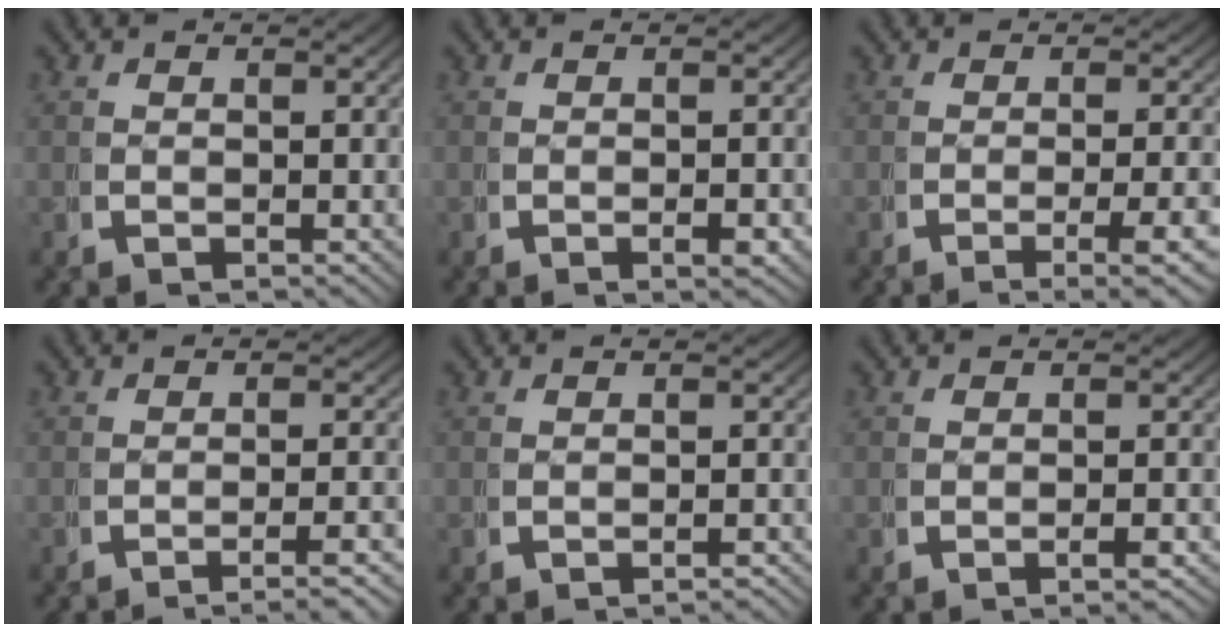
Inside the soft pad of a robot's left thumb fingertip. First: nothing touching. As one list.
[{"total": 1.1, "force": [-0.2, 0.3, 1.0], "torque": [-0.017, 0.002, -0.007]}, {"total": 4.9, "force": [-2.6, 1.1, 4.0], "torque": [-0.063, -0.009, -0.036]}, {"total": 4.4, "force": [-3.6, 0.5, 2.5], "torque": [-0.033, -0.001, -0.056]}, {"total": 1.4, "force": [-1.3, 0.0, 0.5], "torque": [-0.008, 0.004, -0.022]}, {"total": 1.3, "force": [-0.7, -0.1, 1.1], "torque": [-0.020, 0.006, -0.016]}]